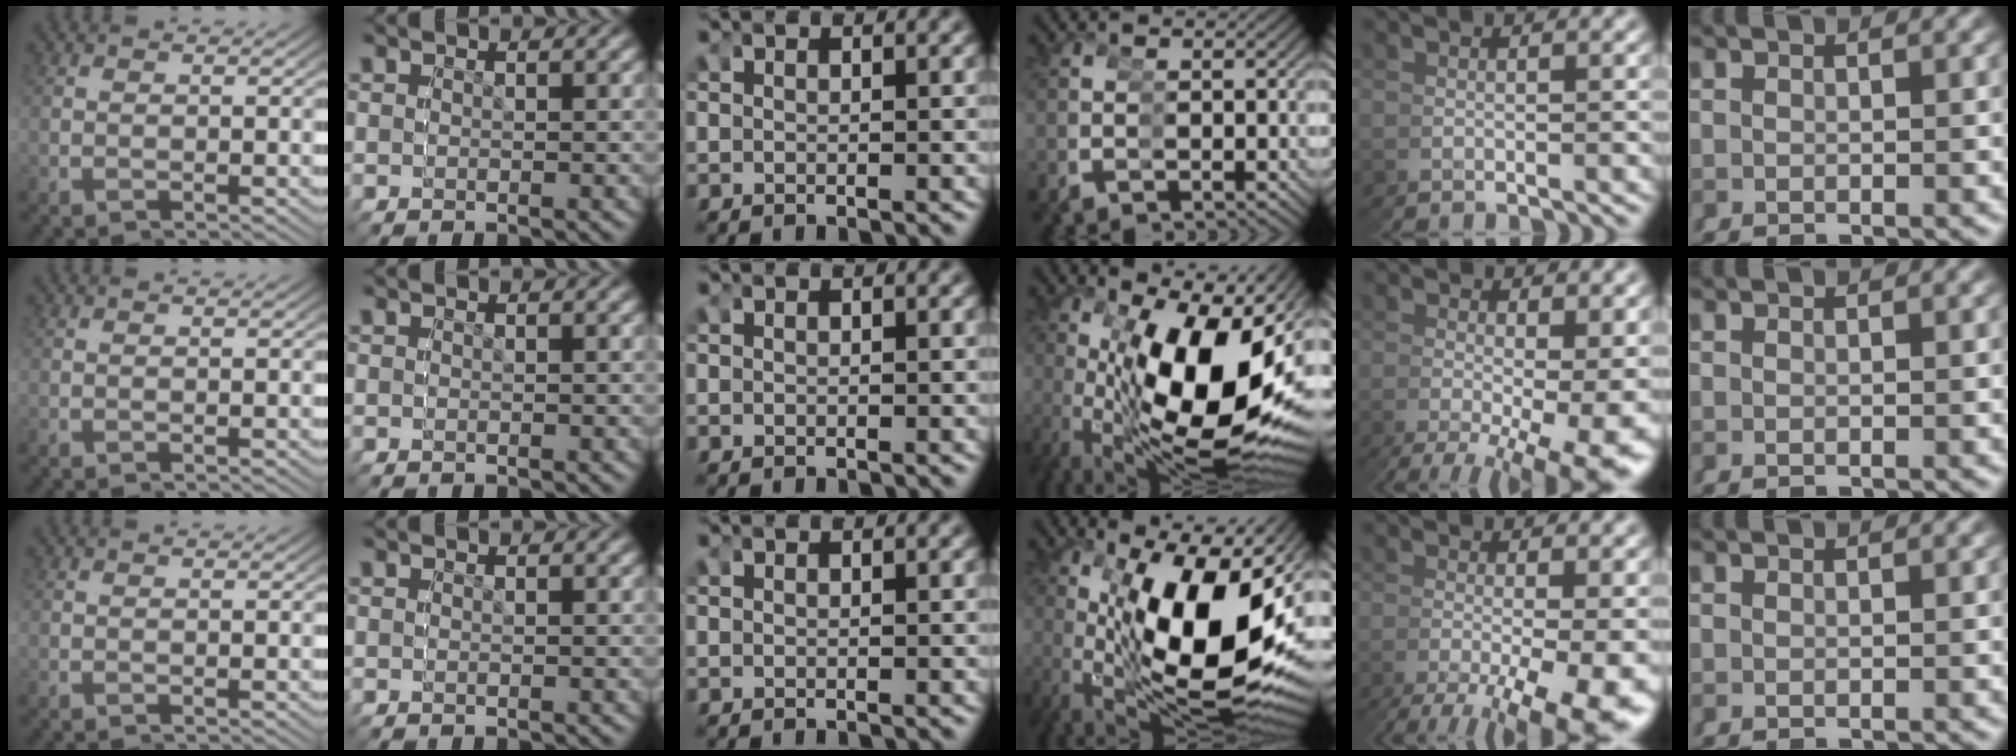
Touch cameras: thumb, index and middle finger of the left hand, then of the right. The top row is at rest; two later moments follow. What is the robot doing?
{"motion": "grasp_and_lifting", "object": "glue stick"}